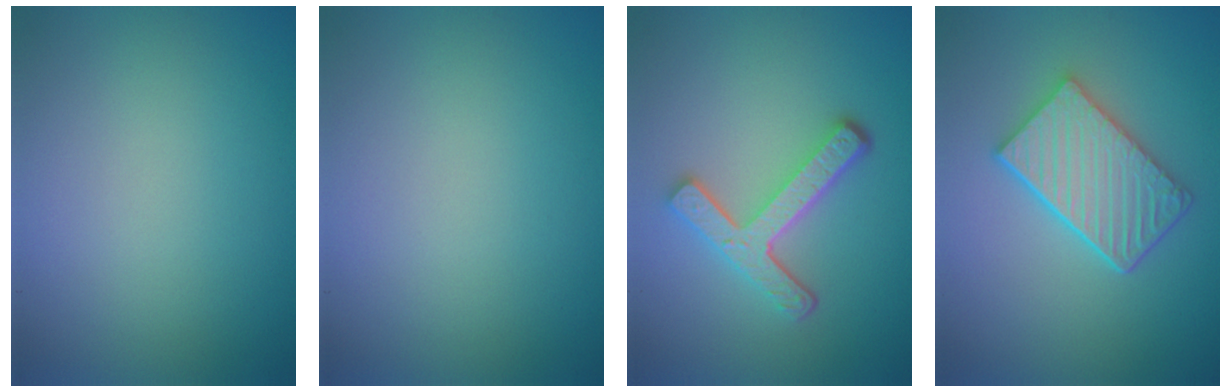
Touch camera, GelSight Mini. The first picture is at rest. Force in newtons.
{"total": 0.0}
{"total": 4.7, "press": 3.6, "slide": 3.1}
{"total": 5.3, "press": 4.3, "slide": 3.2}